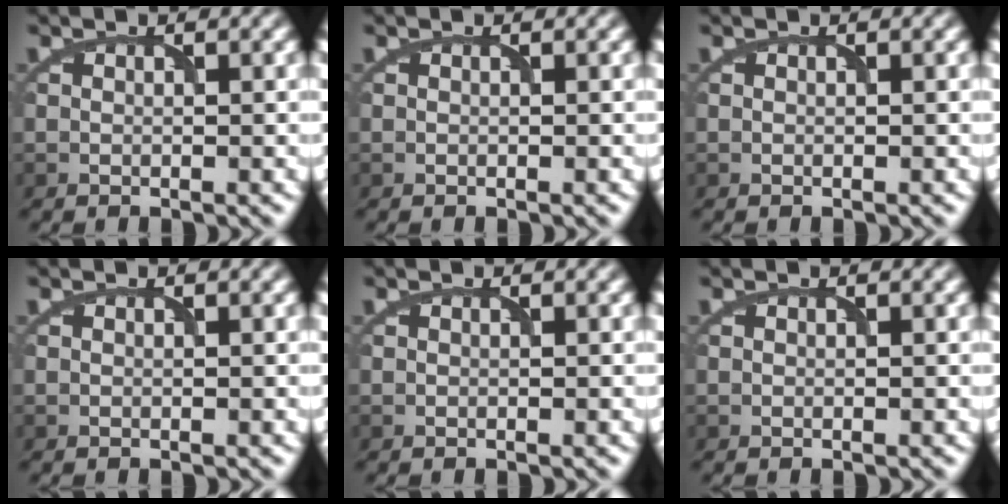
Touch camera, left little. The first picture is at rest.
{"total": 0.0}
{"total": 0.0}
{"total": 0.0}
{"total": 0.0}
{"total": 0.0}